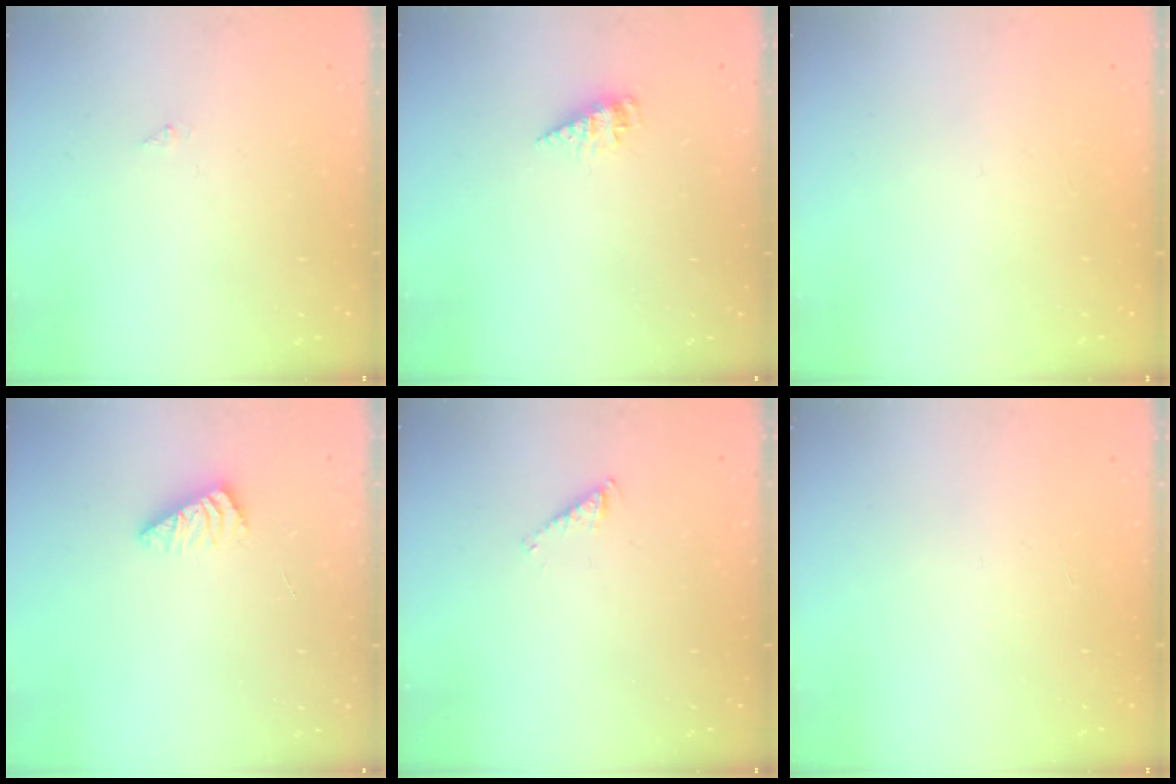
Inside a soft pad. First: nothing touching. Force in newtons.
{"total": 4.0, "press": 3.9, "slide": 0.3}
{"total": 0.0}
{"total": 2.5, "press": 2.4, "slide": 0.4}
{"total": 2.7, "press": 2.6, "slide": 0.3}
{"total": 0.0}